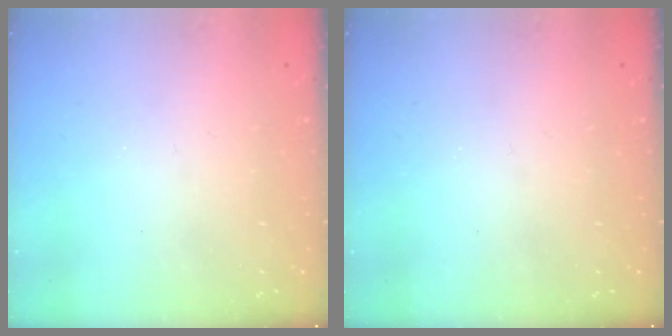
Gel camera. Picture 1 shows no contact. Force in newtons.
{"total": 0.0}